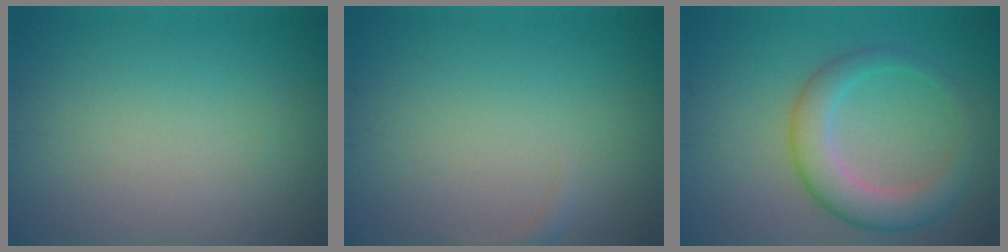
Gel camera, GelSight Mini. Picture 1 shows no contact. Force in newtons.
{"total": 0.8, "press": 0.8, "slide": 0.1}
{"total": 4.7, "press": 4.7, "slide": 0.1}